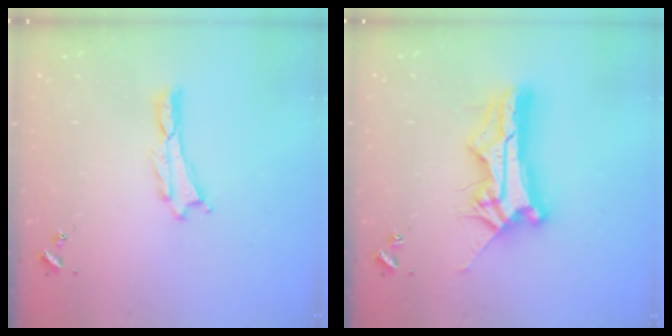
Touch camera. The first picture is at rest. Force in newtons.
{"total": 13.0, "press": 12.9, "slide": 1.2}